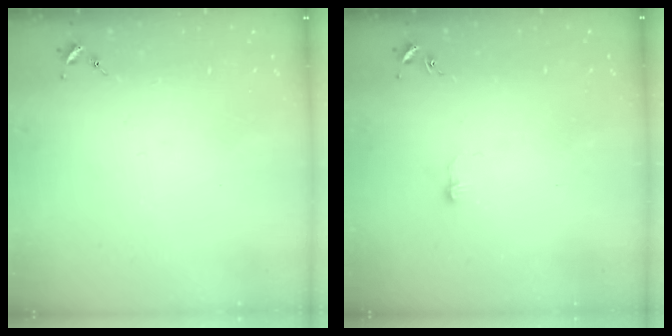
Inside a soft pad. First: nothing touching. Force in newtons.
{"total": 4.2, "press": 4.2, "slide": 0.5}